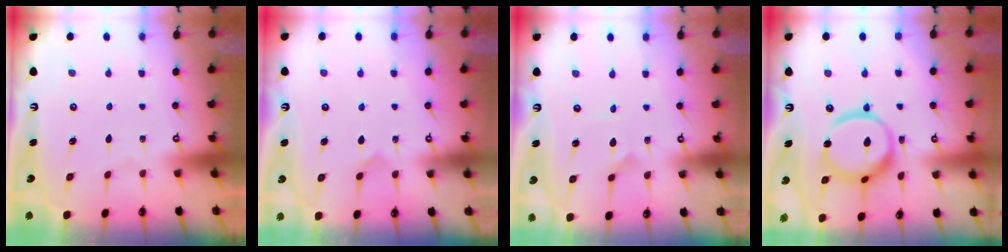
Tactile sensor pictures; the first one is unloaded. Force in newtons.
{"total": 4.6, "press": 4.6, "slide": 0.4}
{"total": 0.0}
{"total": 16.8, "press": 16.7, "slide": 1.9}